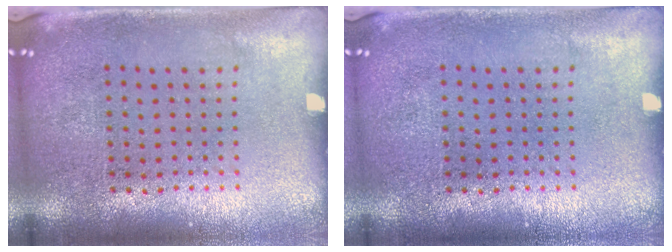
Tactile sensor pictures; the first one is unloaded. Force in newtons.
{"total": 0.0}